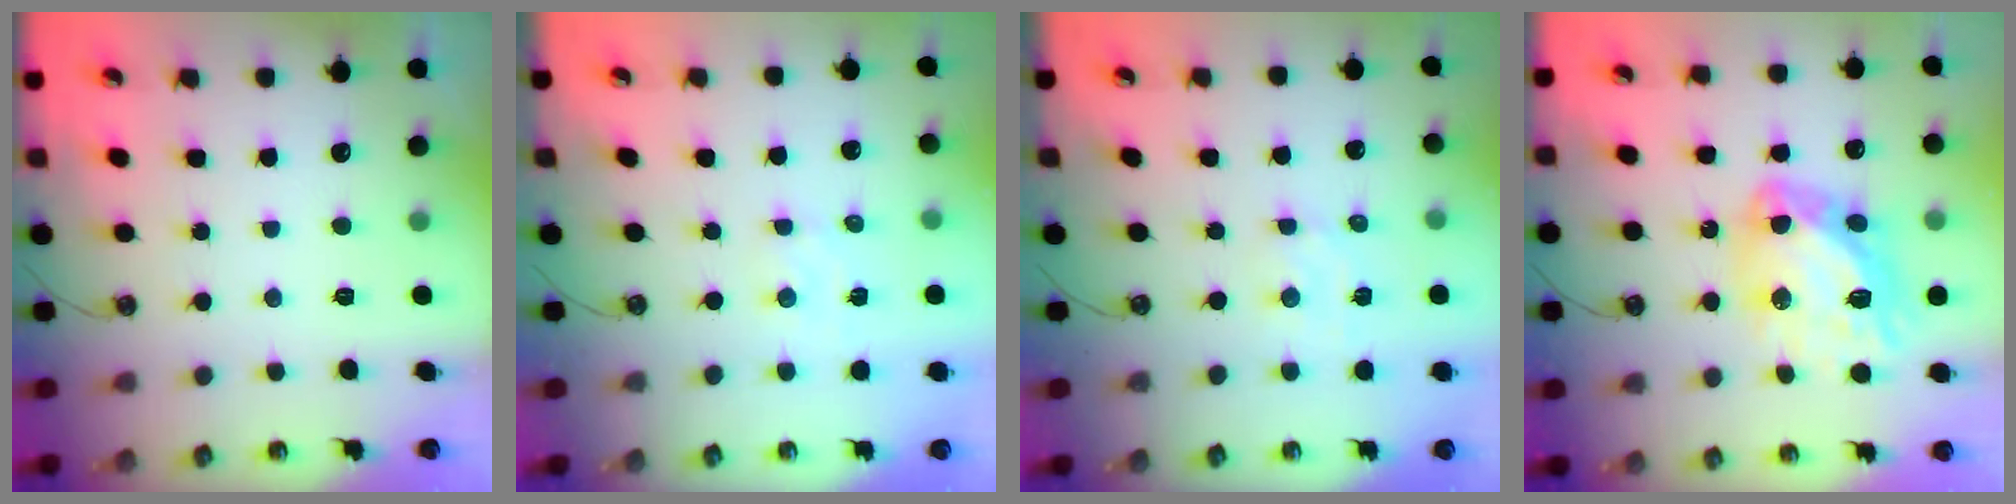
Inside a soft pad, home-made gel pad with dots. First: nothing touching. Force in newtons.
{"total": 1.5, "press": 1.5, "slide": 0.2}
{"total": 2.4, "press": 2.3, "slide": 0.6}
{"total": 17.2, "press": 17.1, "slide": 1.7}